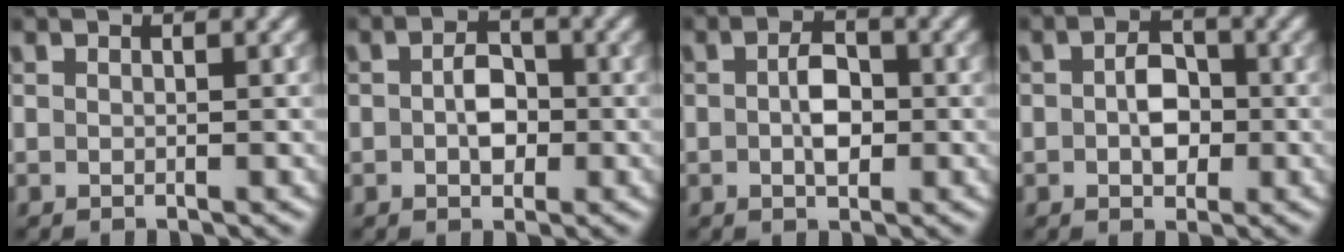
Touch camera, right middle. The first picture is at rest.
{"total": 2.8, "force": [-0.3, 1.9, 2.1], "torque": [-0.038, 0.000, -0.007]}
{"total": 2.9, "force": [-0.3, 1.7, 2.4], "torque": [-0.045, 0.001, -0.006]}
{"total": 3.2, "force": [-0.3, 2.2, 2.3], "torque": [-0.043, 0.000, -0.007]}